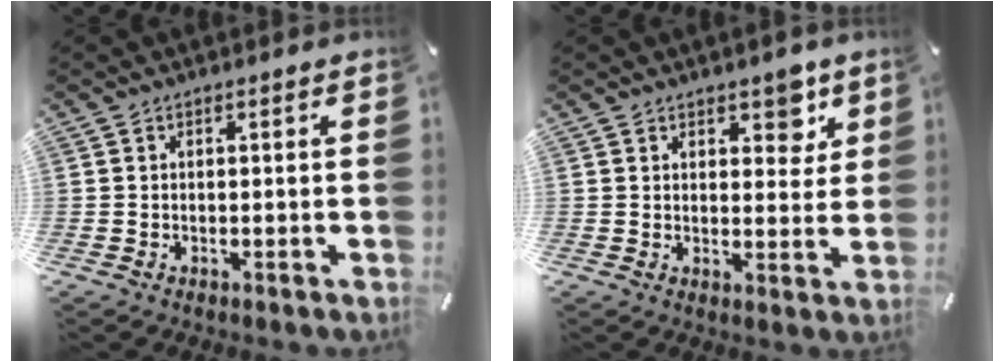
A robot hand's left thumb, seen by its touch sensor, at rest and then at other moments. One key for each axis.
{"total": 4.9, "fx": 3.3, "fy": 3.0, "fz": 2.1, "tx": -0.005, "ty": -0.019, "tz": 0.048}